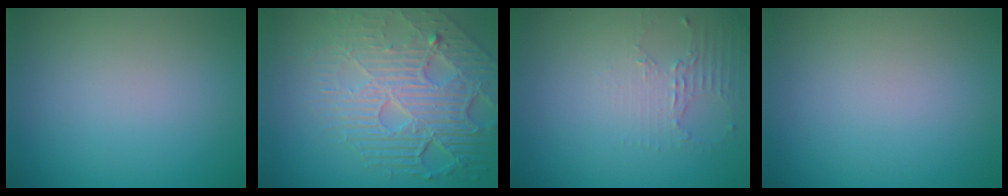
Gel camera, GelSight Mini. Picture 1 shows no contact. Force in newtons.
{"total": 8.6, "press": 5.8, "slide": 6.4}
{"total": 2.2, "press": 1.6, "slide": 1.5}
{"total": 0.0}